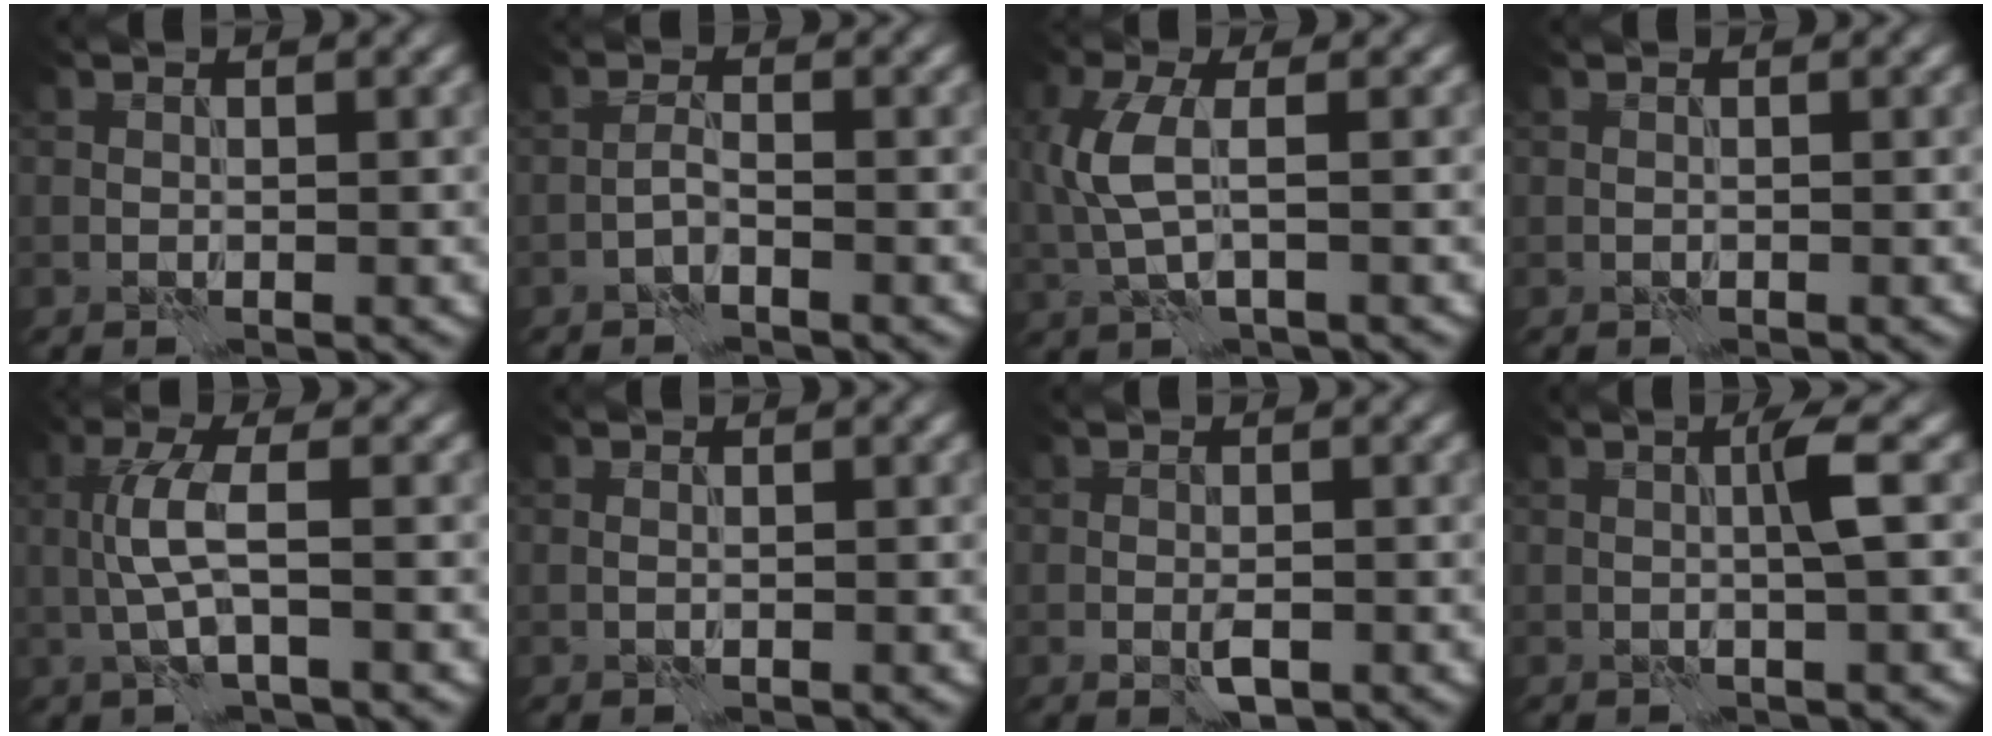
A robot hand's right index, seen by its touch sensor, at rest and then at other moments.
{"total": 1.0, "force": [-0.8, -0.1, 0.6], "torque": [-0.011, 0.006, -0.022]}
{"total": 3.8, "force": [0.3, 1.3, 3.6], "torque": [-0.095, 0.003, 0.001]}
{"total": 0.0}
{"total": 3.8, "force": [0.2, 0.9, 3.6], "torque": [-0.081, 0.002, 0.004]}
{"total": 0.0}
{"total": 2.0, "force": [-0.6, 1.0, 1.5], "torque": [-0.032, -0.005, -0.009]}
{"total": 2.0, "force": [0.3, -0.2, 2.0], "torque": [-0.040, 0.002, 0.006]}